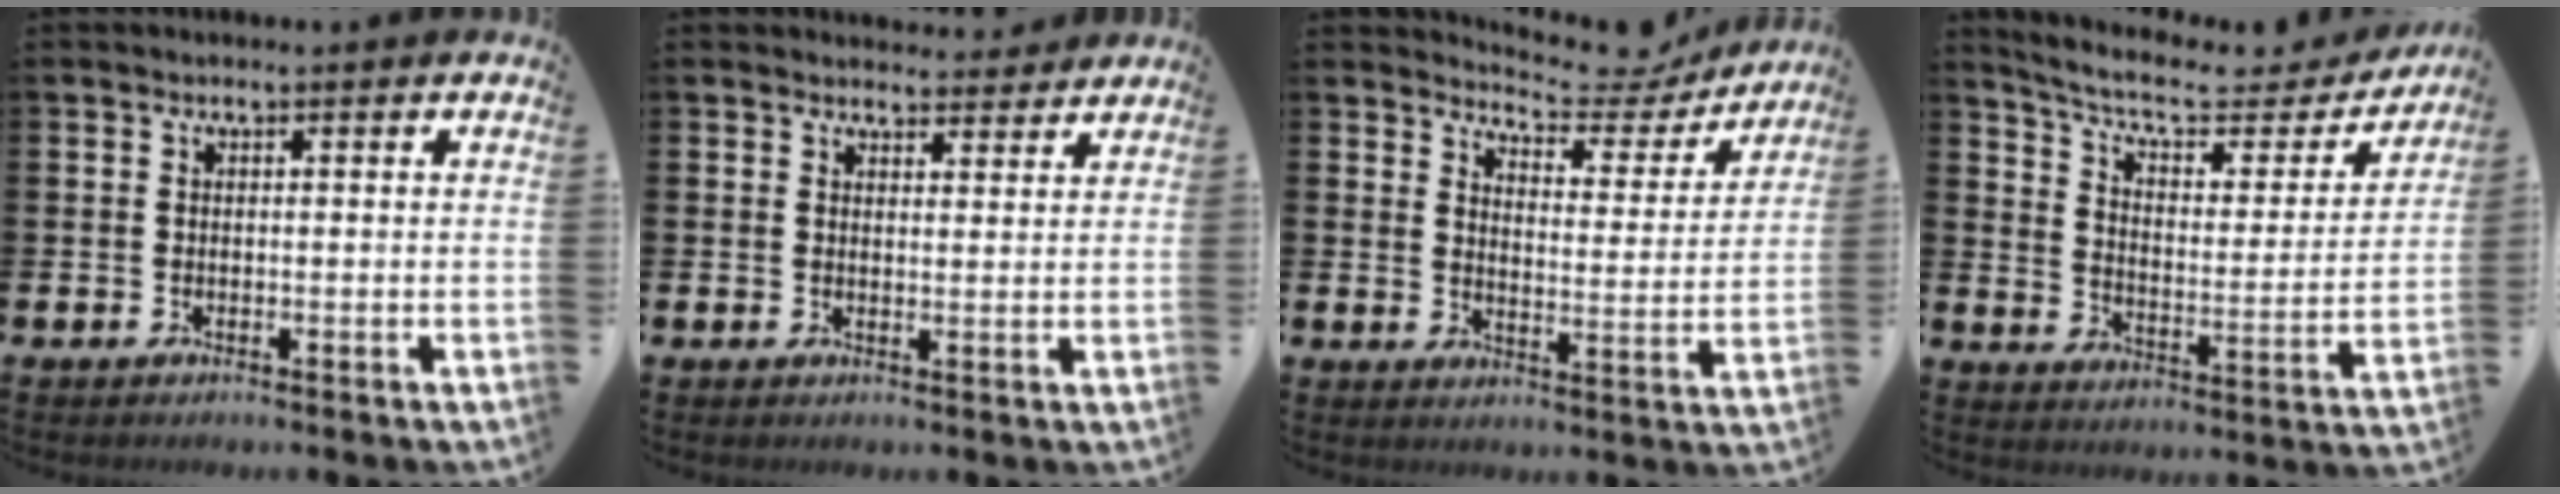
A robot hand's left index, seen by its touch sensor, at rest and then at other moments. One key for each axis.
{"total": 3.0, "fx": 2.9, "fy": 0.7, "fz": -0.1, "tx": 0.006, "ty": -0.018, "tz": 0.052}
{"total": 6.0, "fx": 5.8, "fy": 1.3, "fz": 0.7, "tx": -0.028, "ty": -0.047, "tz": 0.098}
{"total": 8.5, "fx": 7.2, "fy": 2.7, "fz": 3.5, "tx": -0.093, "ty": -0.045, "tz": 0.120}